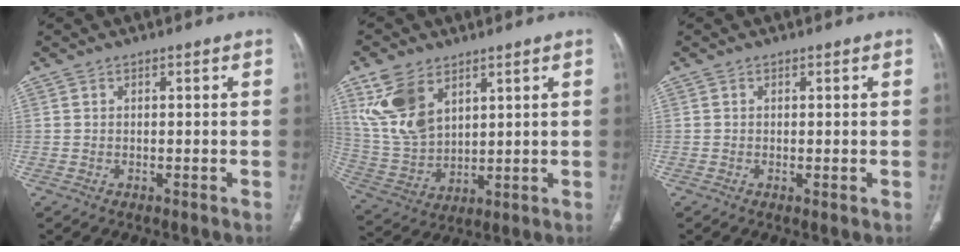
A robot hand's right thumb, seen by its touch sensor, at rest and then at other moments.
{"total": 13.0, "force": [6.5, 7.8, 8.2], "torque": [-0.157, -0.022, 0.148]}
{"total": 0.7, "force": [-0.1, 0.1, 0.7], "torque": [-0.016, -0.005, -0.003]}